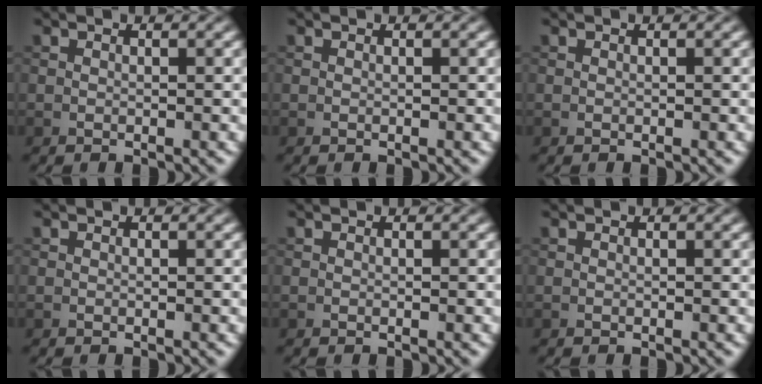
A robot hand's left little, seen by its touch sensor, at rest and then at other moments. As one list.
[{"total": 0.0}, {"total": 0.0}, {"total": 0.0}, {"total": 0.0}, {"total": 0.0}]